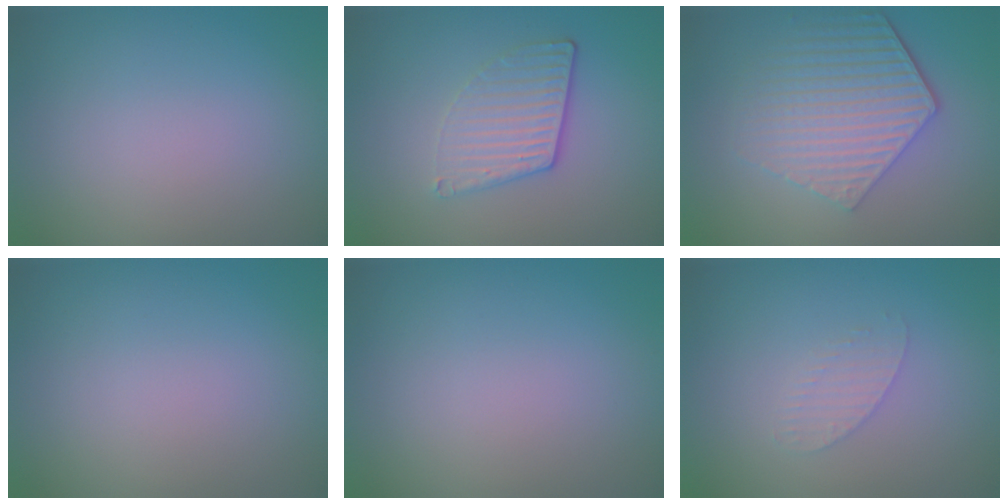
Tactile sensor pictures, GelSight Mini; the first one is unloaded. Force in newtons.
{"total": 3.6, "press": 2.9, "slide": 2.1}
{"total": 5.8, "press": 4.4, "slide": 3.8}
{"total": 0.0}
{"total": 0.0}
{"total": 1.4, "press": 1.4, "slide": 0.1}